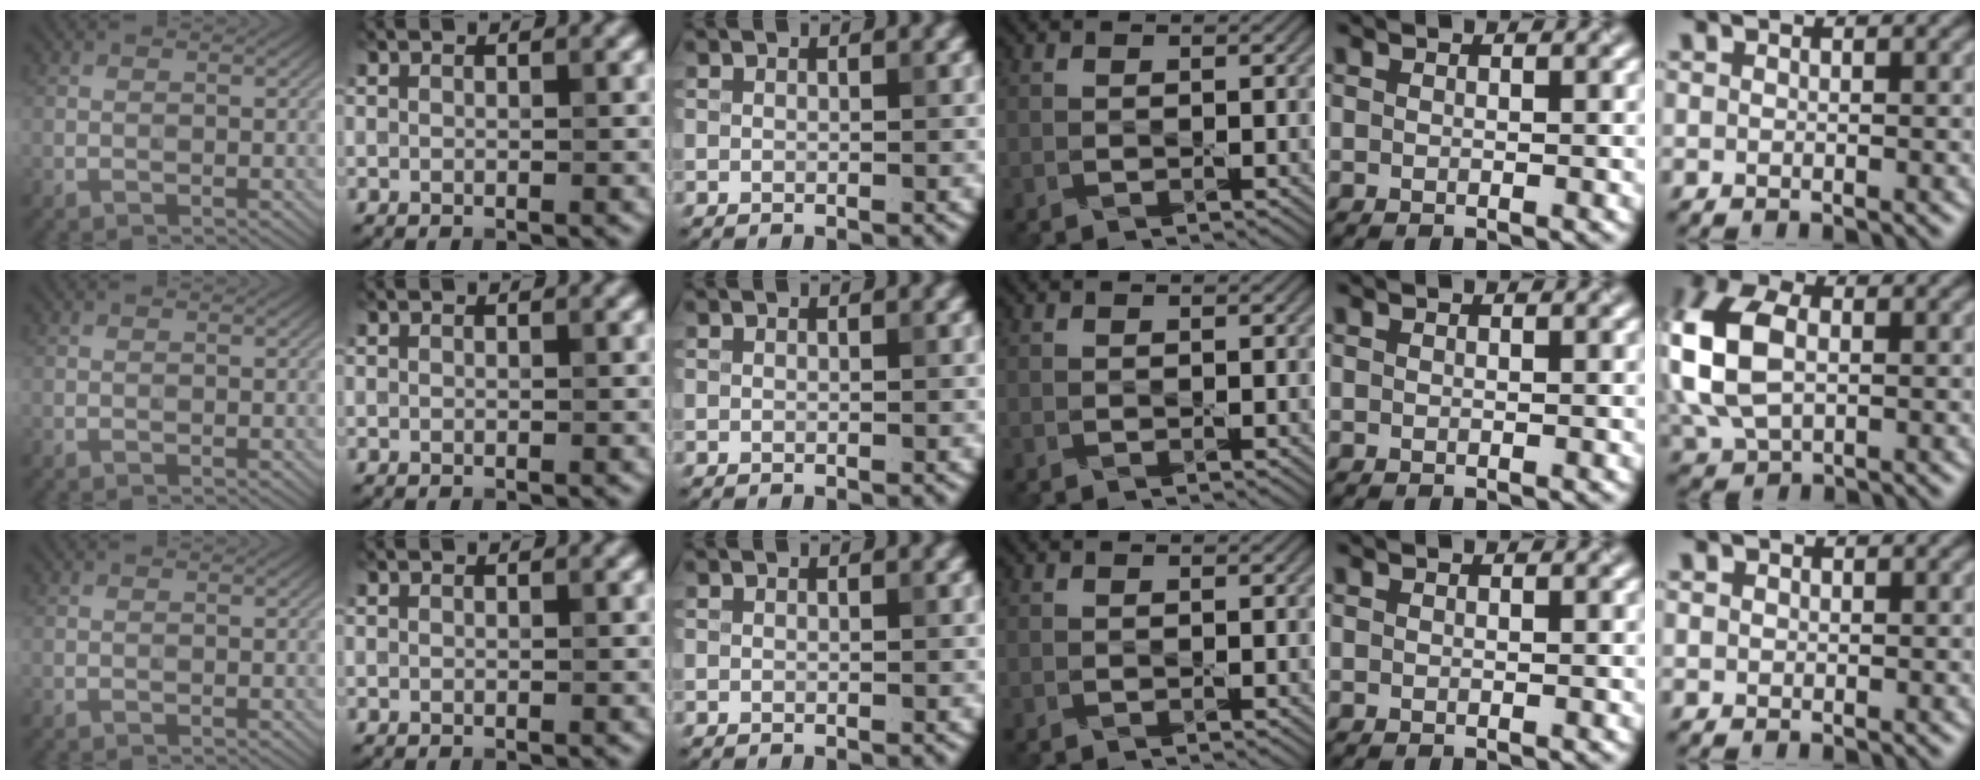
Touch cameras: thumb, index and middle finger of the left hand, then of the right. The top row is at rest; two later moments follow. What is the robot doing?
{"motion": "press", "object": "button"}